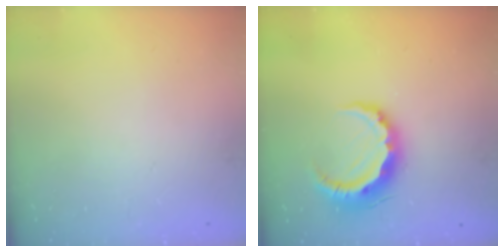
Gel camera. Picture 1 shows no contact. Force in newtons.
{"total": 12.3, "press": 12.3, "slide": 0.4}